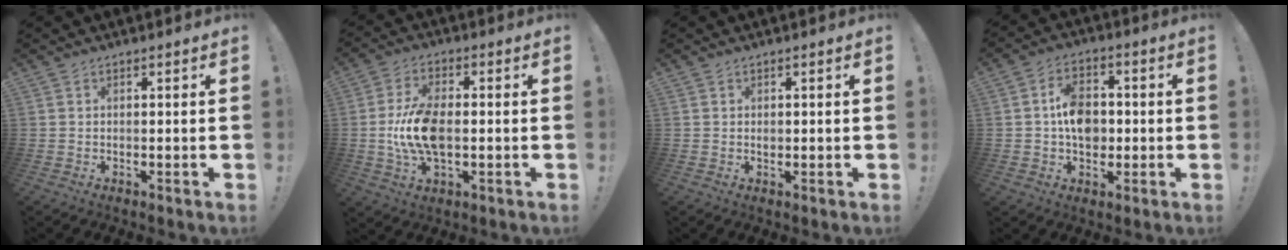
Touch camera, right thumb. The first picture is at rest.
{"total": 12.7, "force": [-1.2, 7.2, 10.4], "torque": [-0.193, 0.001, -0.020]}
{"total": 0.6, "force": [-0.1, 0.5, 0.2], "torque": [0.000, 0.000, -0.002]}
{"total": 10.4, "force": [-0.1, 7.9, 6.7], "torque": [-0.098, 0.015, 0.002]}